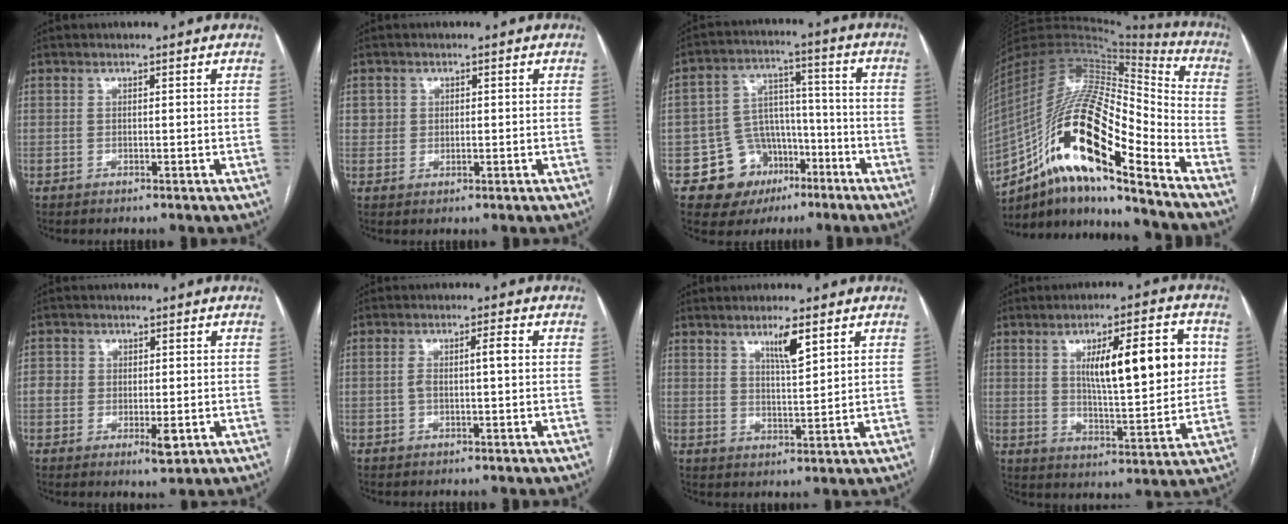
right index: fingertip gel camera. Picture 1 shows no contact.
{"total": 1.9, "force": [0.3, 1.9, 0.4], "torque": [-0.002, 0.006, 0.005]}
{"total": 11.0, "force": [-5.5, 9.0, 3.1], "torque": [-0.038, 0.047, -0.075]}
{"total": 24.2, "force": [-12.5, 5.1, 20.1], "torque": [-0.374, 0.000, -0.217]}
{"total": 4.8, "force": [-1.0, 3.1, 3.6], "torque": [-0.048, 0.001, -0.015]}
{"total": 3.5, "force": [-0.1, 0.7, 3.4], "torque": [-0.067, 0.016, 0.002]}
{"total": 4.6, "force": [2.8, 0.6, 3.6], "torque": [-0.064, -0.006, 0.050]}
{"total": 15.2, "force": [3.8, 3.4, 14.3], "torque": [-0.212, 0.014, 0.061]}